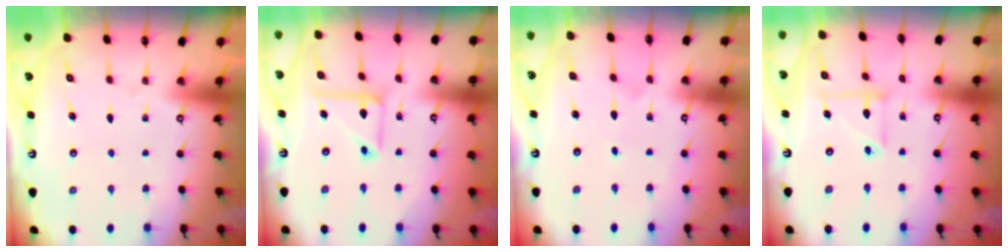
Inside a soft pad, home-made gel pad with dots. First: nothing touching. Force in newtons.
{"total": 9.6, "press": 9.6, "slide": 0.8}
{"total": 0.7, "press": 0.7, "slide": 0.0}
{"total": 6.7, "press": 6.7, "slide": 0.4}